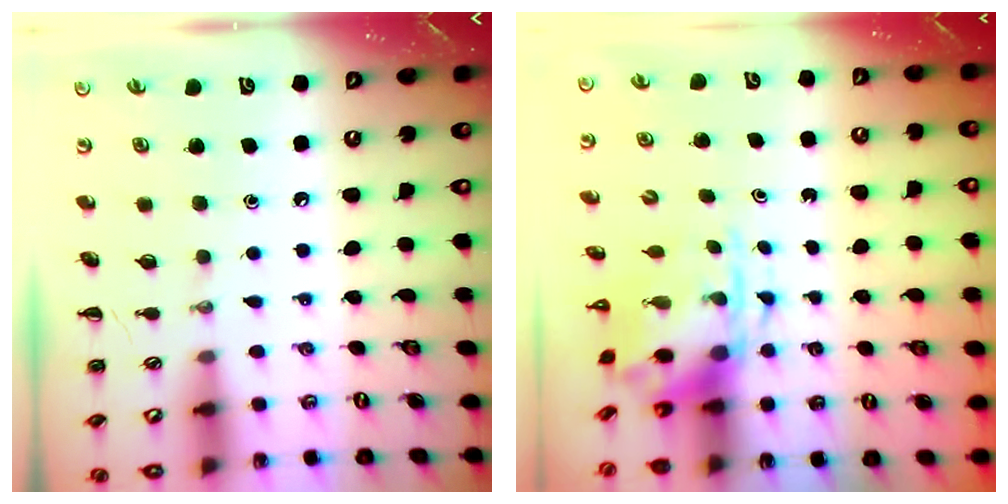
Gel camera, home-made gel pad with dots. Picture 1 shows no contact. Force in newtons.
{"total": 3.7, "press": 3.6, "slide": 0.9}